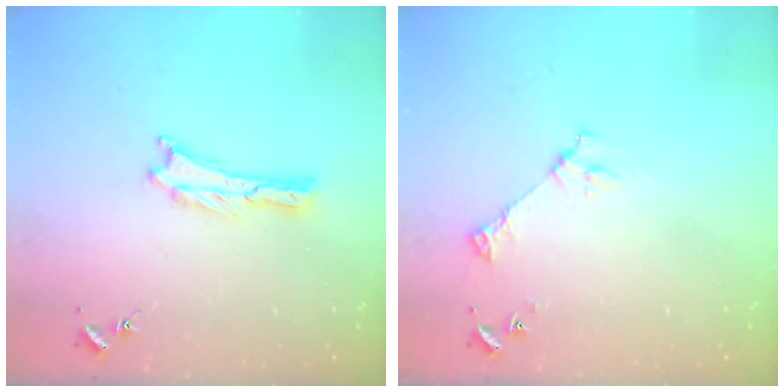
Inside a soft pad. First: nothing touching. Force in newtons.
{"total": 3.6, "press": 3.6, "slide": 0.4}